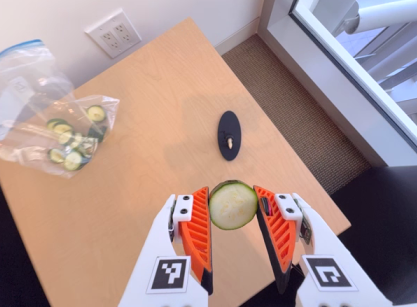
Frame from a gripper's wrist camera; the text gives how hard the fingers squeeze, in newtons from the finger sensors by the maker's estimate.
{"total": 8.9, "left": 9.1, "right": 8.6}